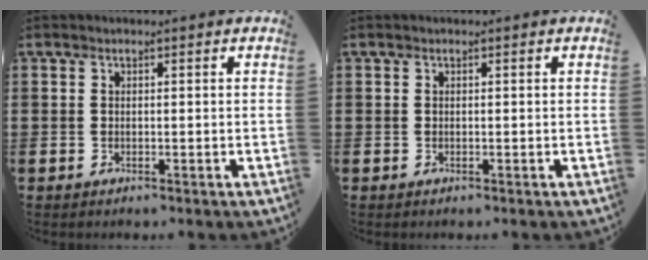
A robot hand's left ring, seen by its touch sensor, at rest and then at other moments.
{"total": 0.0}